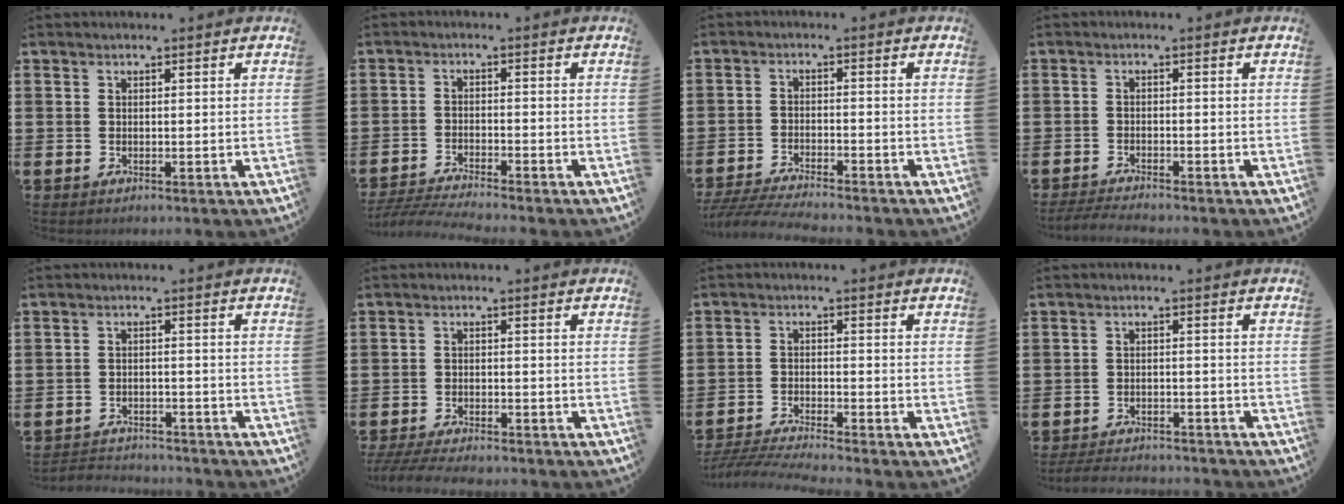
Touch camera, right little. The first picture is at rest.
{"total": 2.9, "force": [-2.8, -0.1, 0.9], "torque": [-0.020, -0.004, -0.058]}
{"total": 3.7, "force": [-3.6, -0.1, 1.0], "torque": [-0.021, -0.006, -0.072]}
{"total": 1.8, "force": [-1.7, -0.1, 0.4], "torque": [-0.008, 0.003, -0.034]}
{"total": 2.4, "force": [-2.4, 0.3, -0.3], "torque": [-0.004, 0.001, -0.054]}
{"total": 3.0, "force": [-2.9, 0.1, 0.7], "torque": [-0.018, -0.001, -0.060]}
{"total": 3.4, "force": [-3.3, -0.2, 1.0], "torque": [-0.021, -0.007, -0.067]}
{"total": 2.6, "force": [-2.6, 0.0, 0.1], "torque": [-0.004, 0.002, -0.056]}